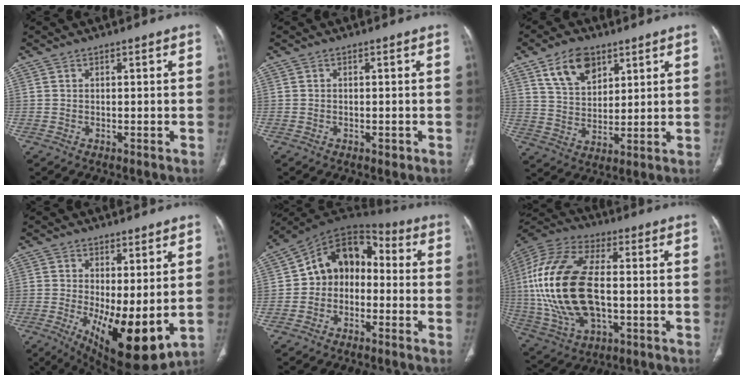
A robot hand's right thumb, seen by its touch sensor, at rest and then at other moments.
{"total": 0.9, "force": [-0.4, 0.6, 0.6], "torque": [-0.006, -0.001, -0.005]}
{"total": 10.3, "force": [5.9, 6.2, 5.7], "torque": [-0.079, -0.027, 0.112]}
{"total": 13.9, "force": [-1.6, 5.2, 12.8], "torque": [-0.198, -0.032, -0.005]}
{"total": 11.6, "force": [-1.1, 9.0, 7.1], "torque": [-0.081, 0.050, -0.038]}
{"total": 24.7, "force": [-0.4, 12.9, 21.0], "torque": [-0.456, 0.004, -0.003]}